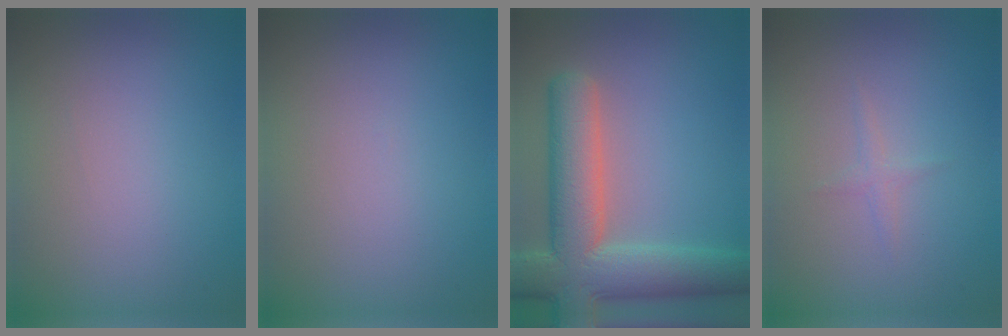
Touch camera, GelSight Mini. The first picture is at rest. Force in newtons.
{"total": 0.0}
{"total": 9.7, "press": 9.7, "slide": 0.9}
{"total": 0.8, "press": 0.8, "slide": 0.1}